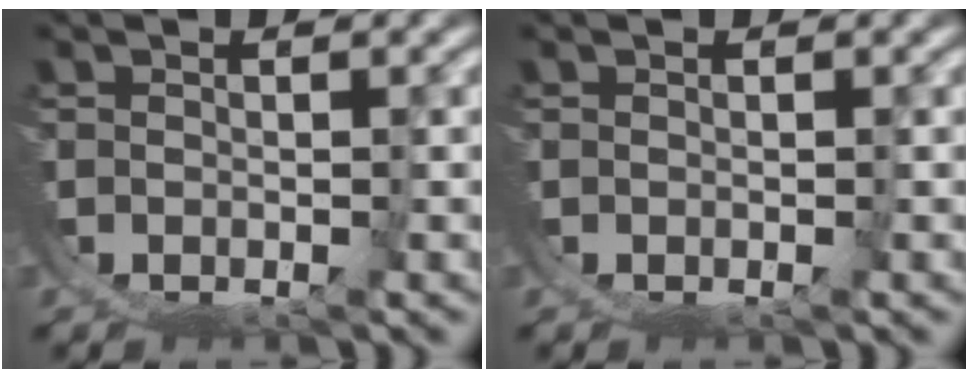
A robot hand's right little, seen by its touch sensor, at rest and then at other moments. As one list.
[{"total": 0.0}]